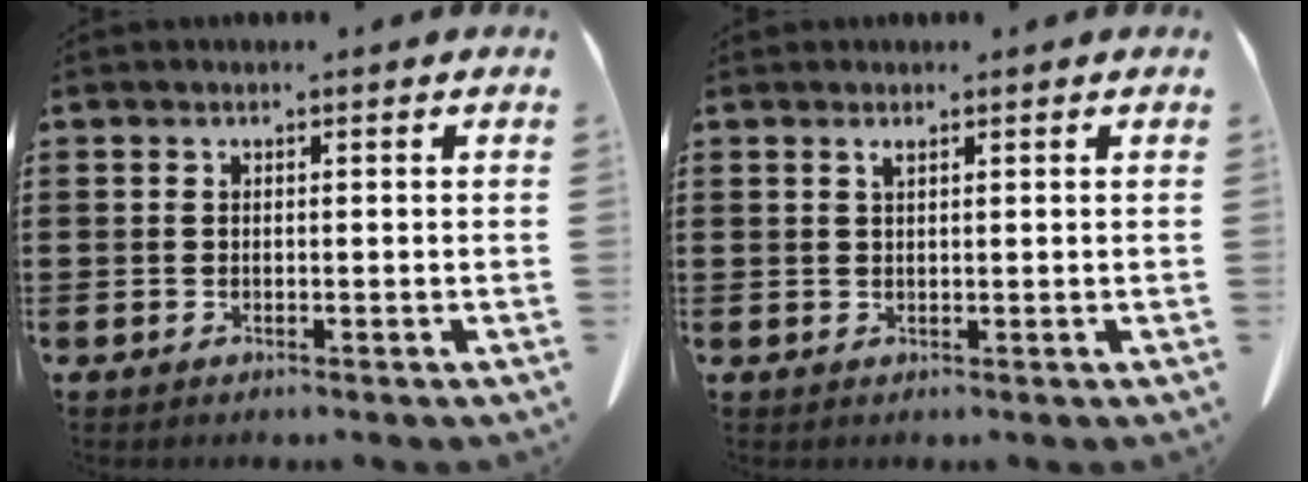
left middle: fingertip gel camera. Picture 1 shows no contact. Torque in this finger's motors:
{"motor_torque": [0.59, 0.30, 0.01, 0.00]}